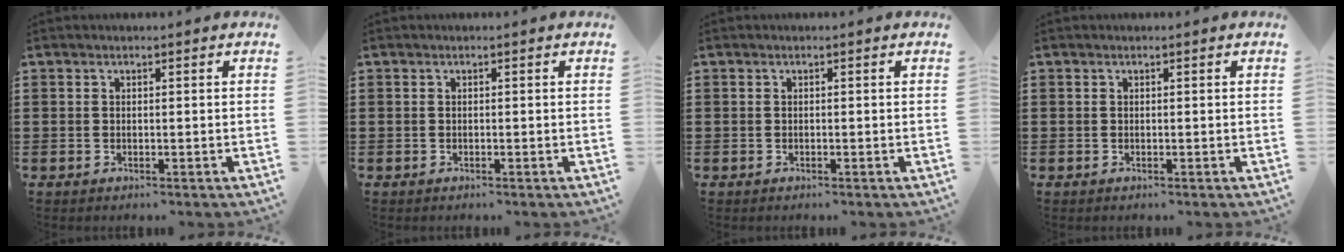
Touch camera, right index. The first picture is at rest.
{"total": 0.0}
{"total": 0.0}
{"total": 0.0}